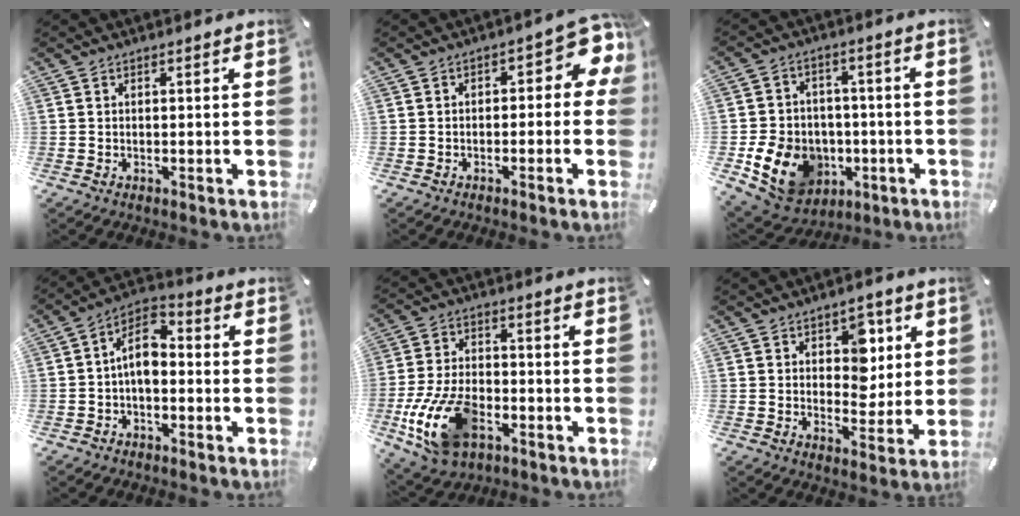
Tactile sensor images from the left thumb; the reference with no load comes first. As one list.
[{"total": 7.1, "force": [1.2, 3.9, 5.9], "torque": [-0.073, -0.013, 0.013]}, {"total": 14.1, "force": [-4.3, 11.8, 6.3], "torque": [-0.116, 0.025, -0.062]}, {"total": 8.9, "force": [-0.8, 5.3, 7.1], "torque": [-0.147, 0.010, -0.015]}, {"total": 15.8, "force": [-6.5, 9.6, 10.8], "torque": [-0.222, 0.030, -0.107]}, {"total": 7.2, "force": [2.5, 5.7, 3.7], "torque": [-0.036, -0.006, 0.036]}]